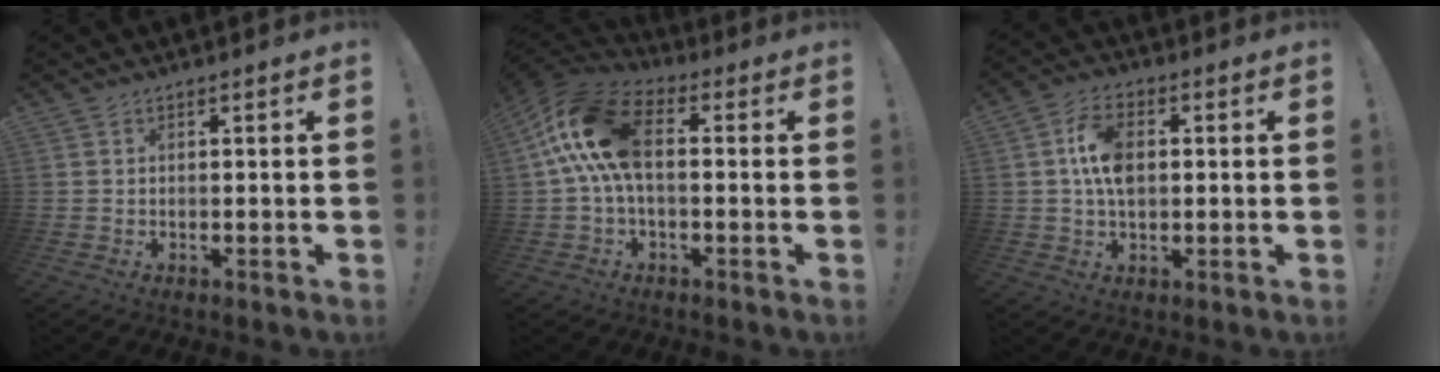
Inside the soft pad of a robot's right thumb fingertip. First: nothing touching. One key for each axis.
{"total": 14.9, "fx": 2.2, "fy": 8.1, "fz": 12.4, "tx": -0.241, "ty": 0.006, "tz": 0.041}
{"total": 9.5, "fx": 0.9, "fy": 6.1, "fz": 7.2, "tx": -0.132, "ty": 0.011, "tz": 0.020}